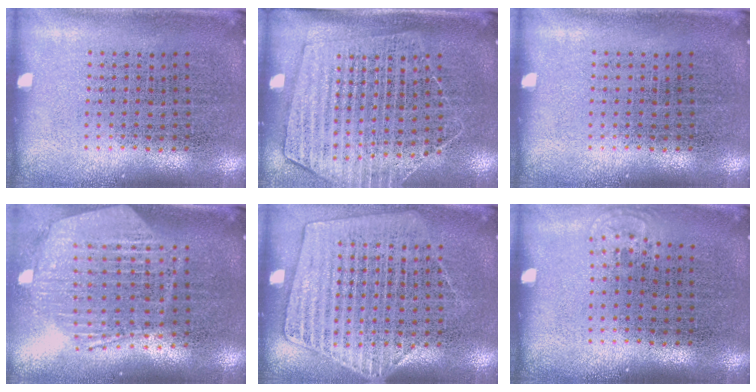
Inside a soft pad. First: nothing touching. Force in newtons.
{"total": 1.5, "press": 1.4, "slide": 0.6}
{"total": 0.0}
{"total": 1.4, "press": 1.4, "slide": 0.3}
{"total": 1.3, "press": 1.2, "slide": 0.5}
{"total": 0.6, "press": 0.5, "slide": 0.3}